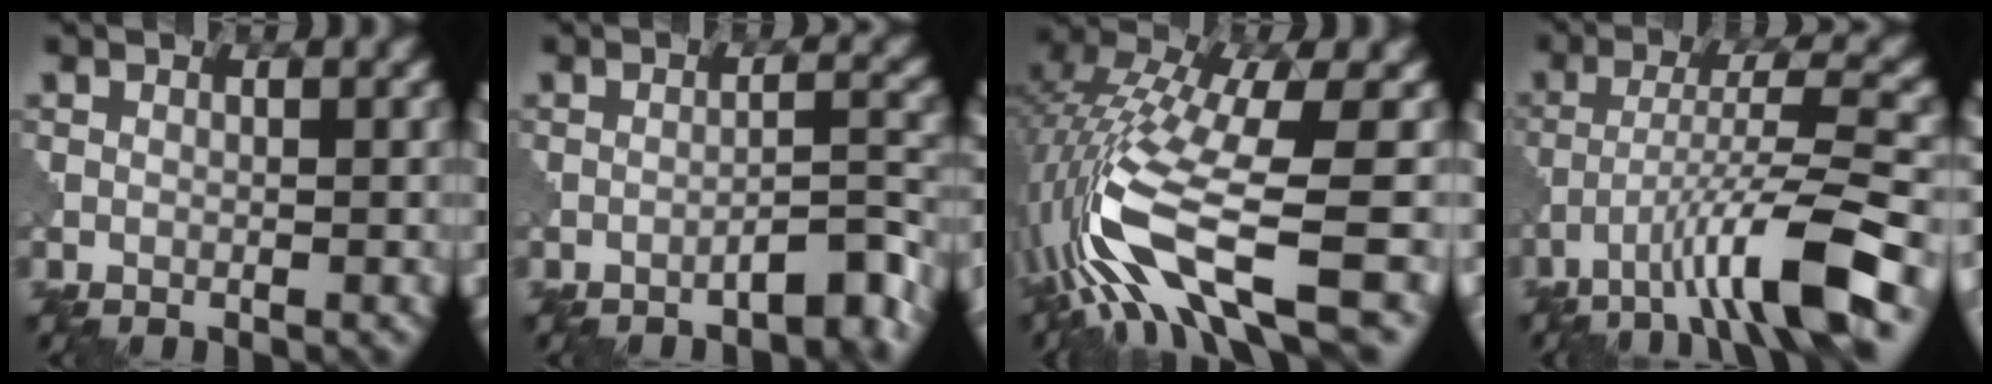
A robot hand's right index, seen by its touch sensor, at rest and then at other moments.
{"total": 3.0, "force": [-2.4, 0.4, 1.7], "torque": [-0.019, 0.015, -0.041]}
{"total": 13.3, "force": [-3.4, 4.3, 12.0], "torque": [-0.256, -0.002, -0.057]}
{"total": 8.0, "force": [-4.7, 0.6, 6.5], "torque": [-0.112, 0.014, -0.083]}